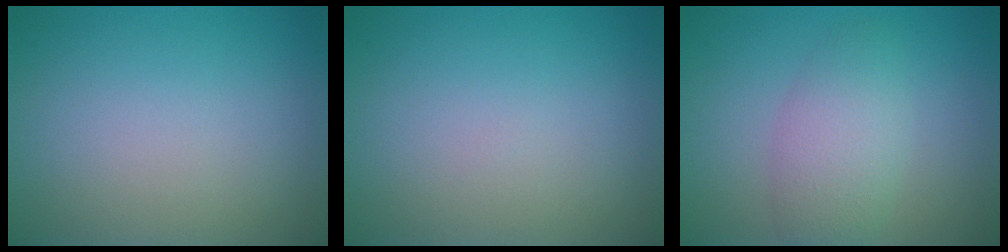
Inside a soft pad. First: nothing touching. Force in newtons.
{"total": 0.0}
{"total": 2.4, "press": 2.4, "slide": 0.2}